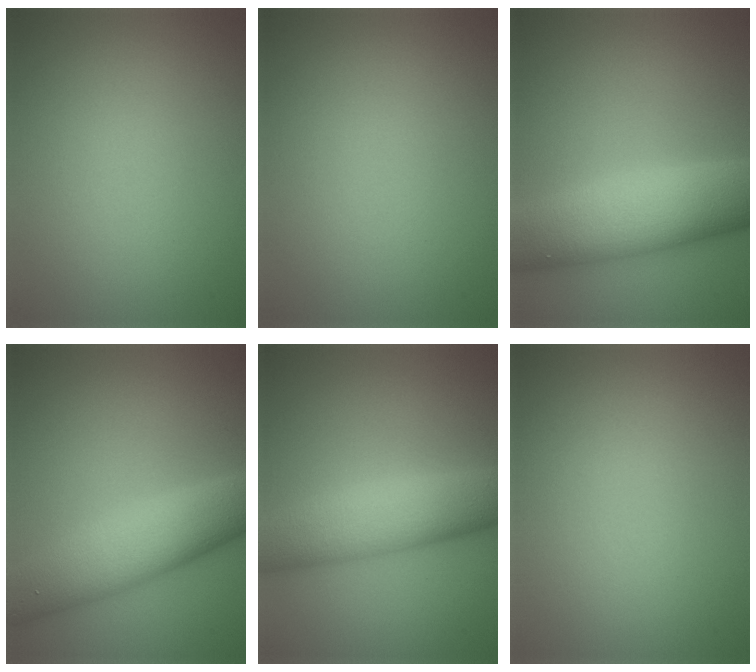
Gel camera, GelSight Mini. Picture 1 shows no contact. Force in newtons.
{"total": 0.0}
{"total": 10.4, "press": 10.4, "slide": 0.2}
{"total": 6.8, "press": 6.8, "slide": 0.1}
{"total": 7.8, "press": 7.8, "slide": 0.3}
{"total": 0.0}